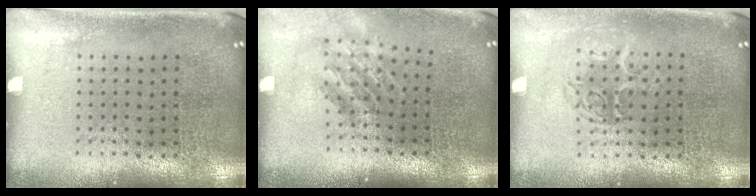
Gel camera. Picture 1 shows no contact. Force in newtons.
{"total": 1.8, "press": 1.2, "slide": 1.2}
{"total": 1.2, "press": 1.1, "slide": 0.6}